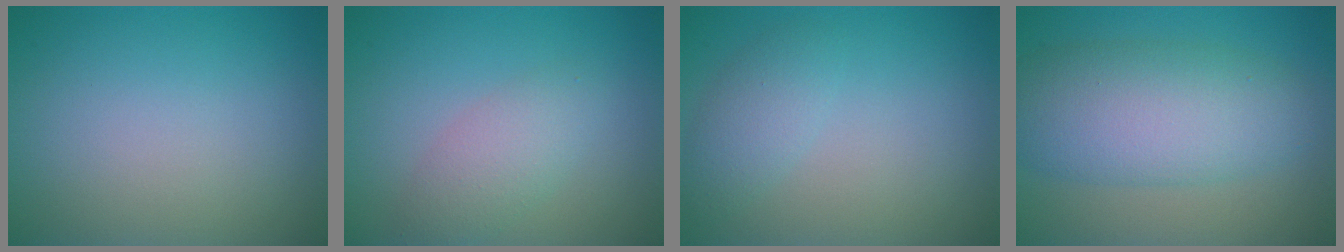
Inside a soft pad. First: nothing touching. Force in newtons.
{"total": 2.9, "press": 2.9, "slide": 0.1}
{"total": 2.1, "press": 2.1, "slide": 0.0}
{"total": 7.6, "press": 7.6, "slide": 0.1}